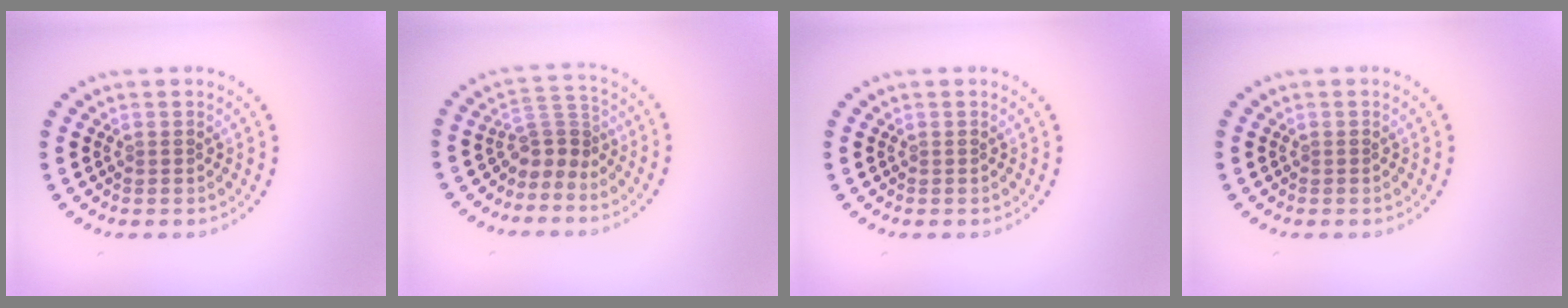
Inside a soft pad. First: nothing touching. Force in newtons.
{"total": 2.7, "press": 1.8, "slide": 2.0}
{"total": 0.0}
{"total": 0.0}